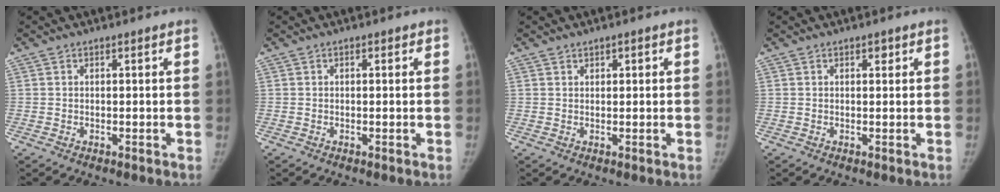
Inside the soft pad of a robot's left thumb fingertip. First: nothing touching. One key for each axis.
{"total": 0.9, "fx": 0.4, "fy": 0.5, "fz": 0.7, "tx": -0.007, "ty": 0.000, "tz": 0.003}
{"total": 1.5, "fx": 0.9, "fy": 0.9, "fz": 0.9, "tx": -0.006, "ty": -0.003, "tz": 0.013}
{"total": 1.2, "fx": 0.7, "fy": 0.6, "fz": 0.8, "tx": -0.006, "ty": -0.002, "tz": 0.010}